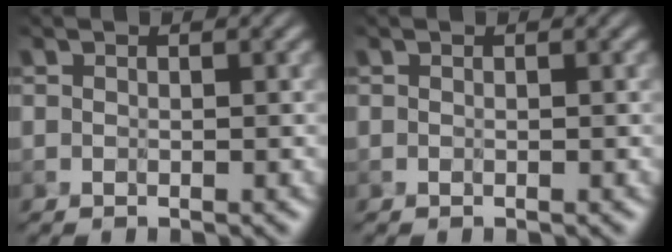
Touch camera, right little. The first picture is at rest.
{"total": 0.0}